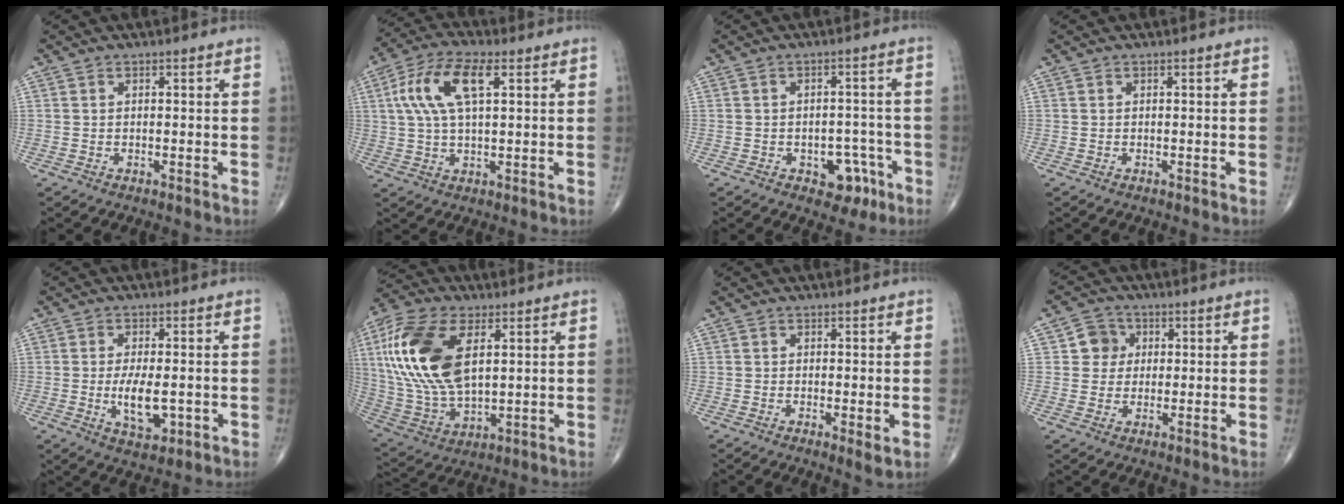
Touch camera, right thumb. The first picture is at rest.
{"total": 11.7, "force": [3.4, 5.0, 10.1], "torque": [-0.212, 0.018, 0.063]}
{"total": 6.6, "force": [-3.1, 4.4, 3.9], "torque": [-0.016, 0.025, -0.036]}
{"total": 0.0}
{"total": 7.1, "force": [-1.1, 3.2, 6.3], "torque": [-0.109, -0.012, -0.013]}
{"total": 21.2, "force": [5.7, 11.1, 17.1], "torque": [-0.357, -0.014, 0.106]}
{"total": 2.2, "force": [-0.3, 0.6, 2.1], "torque": [-0.038, -0.010, -0.009]}
{"total": 4.9, "force": [1.0, 4.7, 1.2], "torque": [0.010, 0.005, 0.010]}